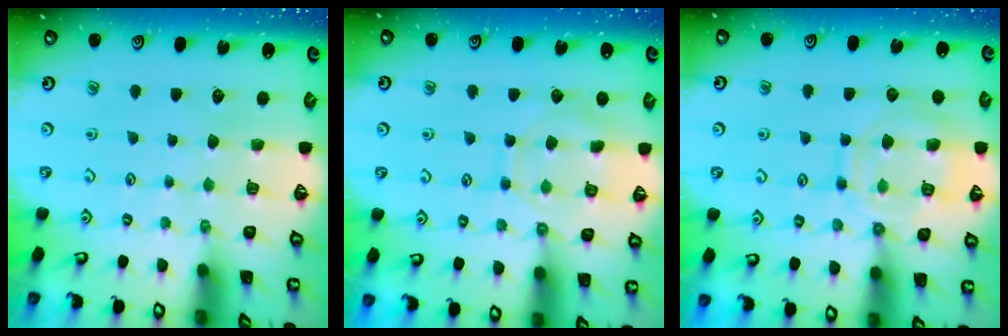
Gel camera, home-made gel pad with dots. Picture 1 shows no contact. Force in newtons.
{"total": 9.7, "press": 9.7, "slide": 0.7}
{"total": 14.5, "press": 14.5, "slide": 1.3}